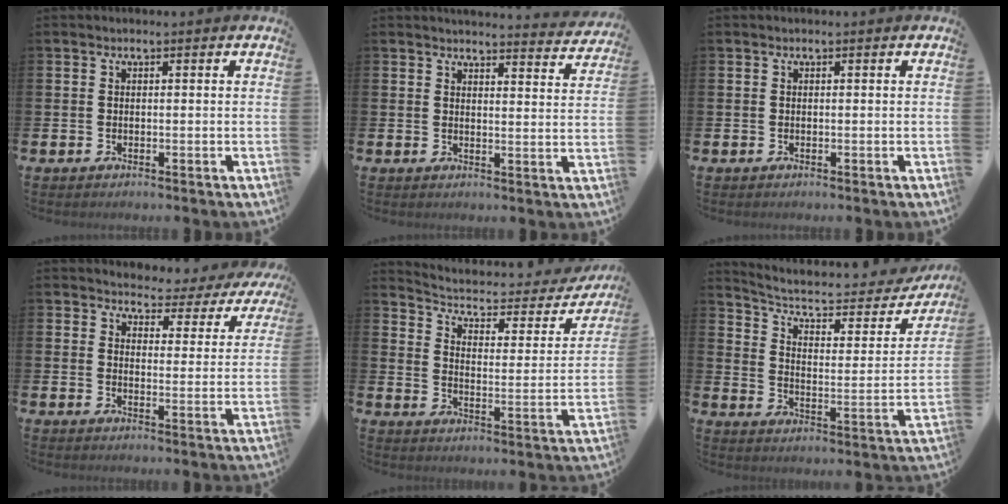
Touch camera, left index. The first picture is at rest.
{"total": 3.9, "force": [3.9, 0.1, 0.3], "torque": [0.002, -0.033, 0.065]}
{"total": 0.0}
{"total": 3.6, "force": [3.4, 1.3, 0.2], "torque": [-0.014, -0.037, 0.052]}
{"total": 4.7, "force": [4.0, 1.8, 1.6], "torque": [-0.055, -0.033, 0.057]}
{"total": 7.2, "force": [5.9, 2.5, 3.2], "torque": [-0.091, -0.036, 0.095]}